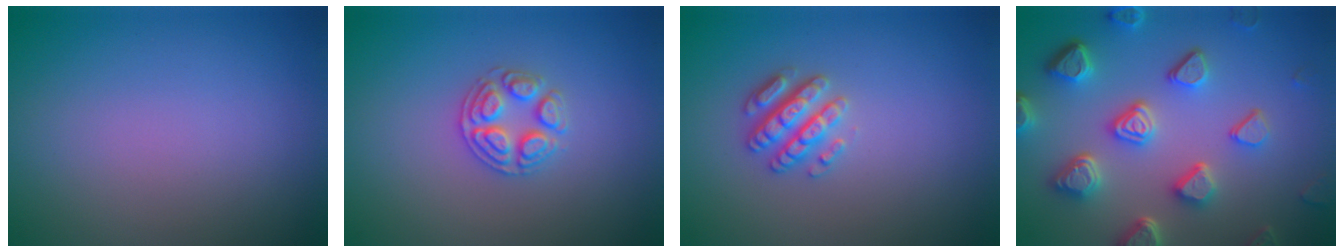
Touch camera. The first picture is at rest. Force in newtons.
{"total": 2.6, "press": 2.5, "slide": 0.5}
{"total": 2.8, "press": 2.7, "slide": 0.6}
{"total": 6.7, "press": 5.4, "slide": 4.0}